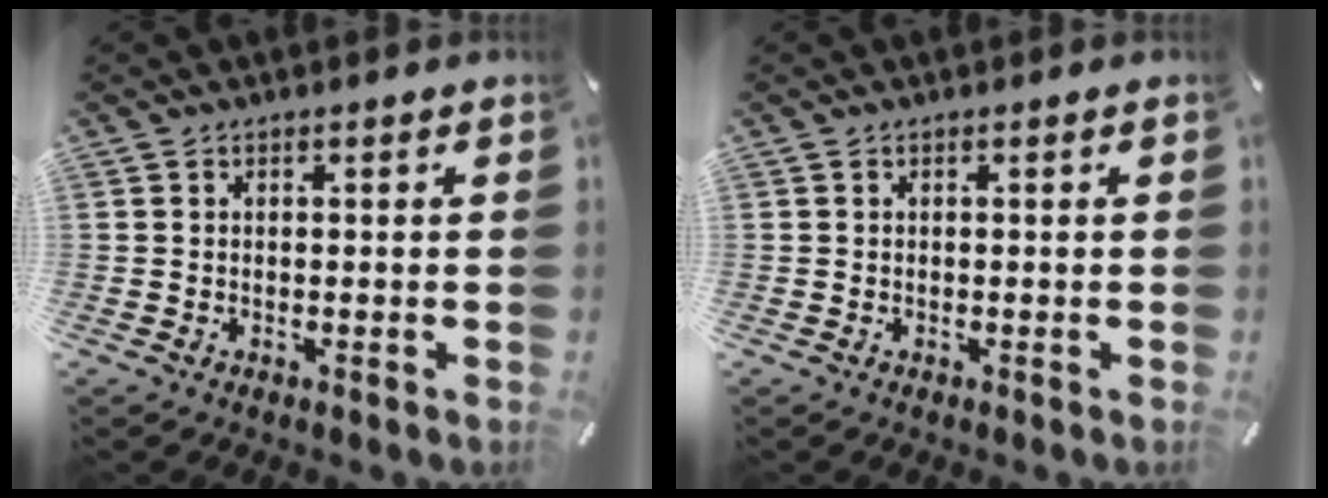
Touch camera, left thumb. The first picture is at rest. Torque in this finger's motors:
{"motor_torque": [0.00, 0.00, 0.00, 0.00, 0.00]}